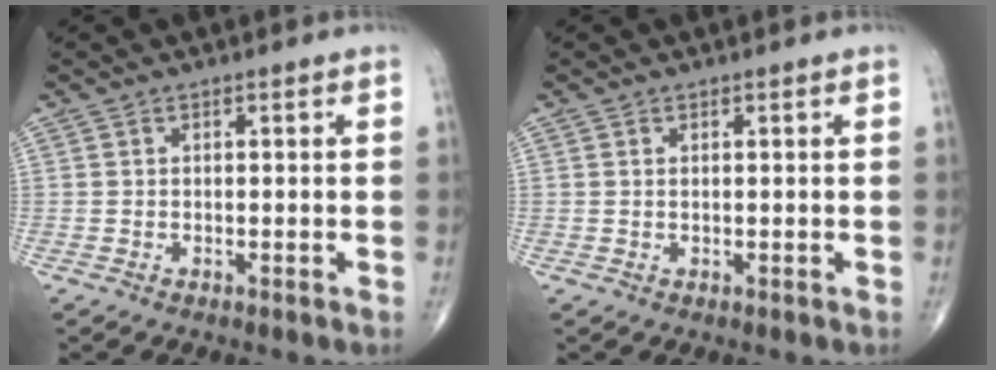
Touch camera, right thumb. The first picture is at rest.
{"total": 0.0}